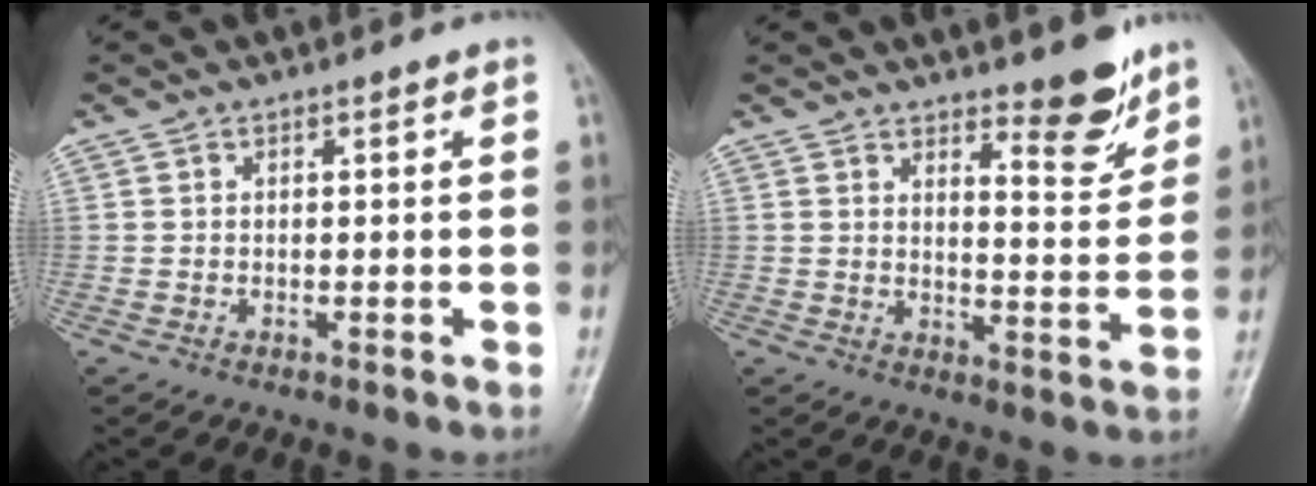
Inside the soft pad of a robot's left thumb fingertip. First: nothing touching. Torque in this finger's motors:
{"motor_torque": [0.01, 0.08, 0.07, -0.02, 0.01]}